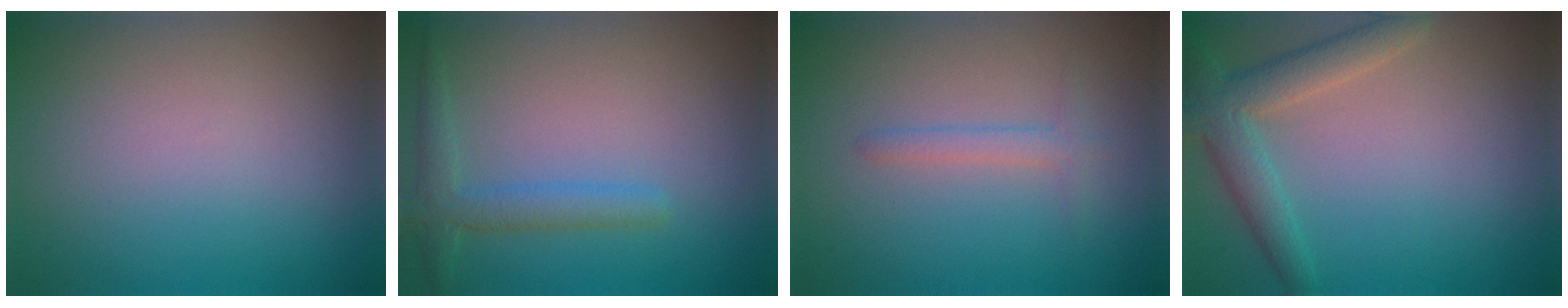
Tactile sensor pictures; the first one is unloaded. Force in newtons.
{"total": 2.6, "press": 2.6, "slide": 0.2}
{"total": 1.4, "press": 1.4, "slide": 0.1}
{"total": 4.0, "press": 4.0, "slide": 0.3}